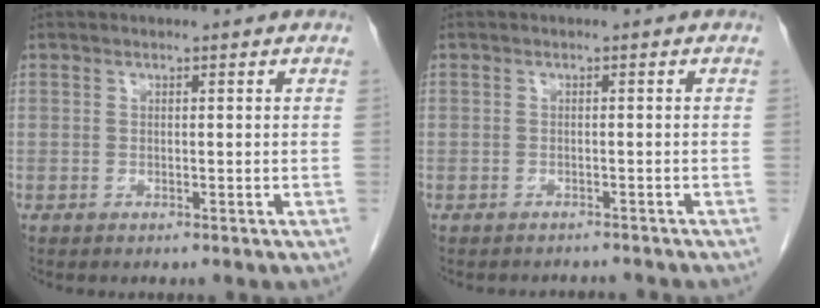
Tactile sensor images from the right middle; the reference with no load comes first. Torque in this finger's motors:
{"motor_torque": [-1.11, -1.03, -0.51, -0.17]}